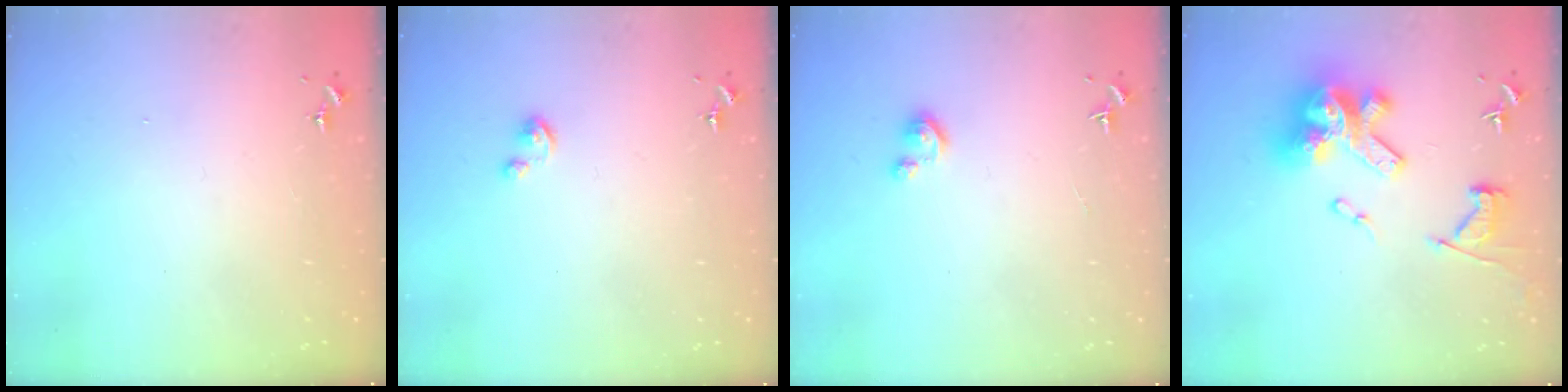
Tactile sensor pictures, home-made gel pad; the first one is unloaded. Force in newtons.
{"total": 2.8, "press": 2.8, "slide": 0.2}
{"total": 2.8, "press": 2.8, "slide": 0.3}
{"total": 24.1, "press": 24.0, "slide": 2.3}